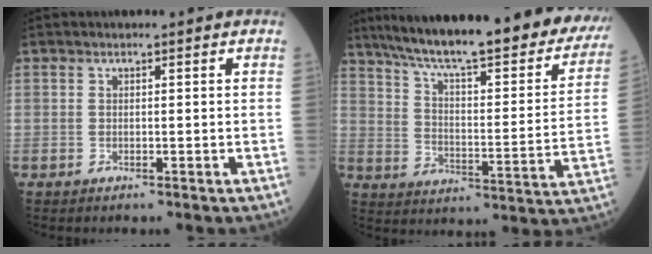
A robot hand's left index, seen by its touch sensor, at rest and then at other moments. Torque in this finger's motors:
{"motor_torque": [0.41, -0.78, 0.96, 0.21]}